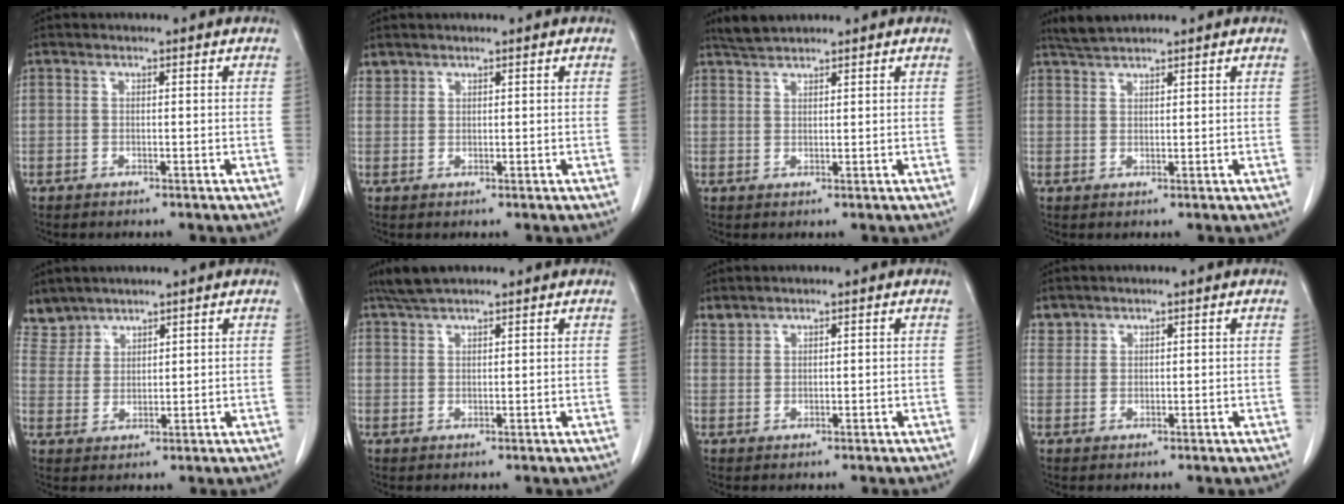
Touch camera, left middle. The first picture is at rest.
{"total": 1.3, "force": [1.1, 0.5, -0.2], "torque": [0.004, 0.005, 0.024]}
{"total": 3.0, "force": [2.9, 0.2, 0.8], "torque": [-0.023, 0.011, 0.057]}
{"total": 2.9, "force": [2.8, -0.1, 0.8], "torque": [-0.024, 0.011, 0.057]}
{"total": 4.4, "force": [4.1, 1.5, -0.6], "torque": [0.011, 0.005, 0.092]}
{"total": 4.6, "force": [3.9, 0.7, 2.3], "torque": [-0.049, 0.020, 0.075]}
{"total": 1.4, "force": [1.4, 0.2, -0.1], "torque": [-0.005, 0.005, 0.034]}
{"total": 1.6, "force": [1.4, 0.7, -0.3], "torque": [0.009, 0.006, 0.027]}